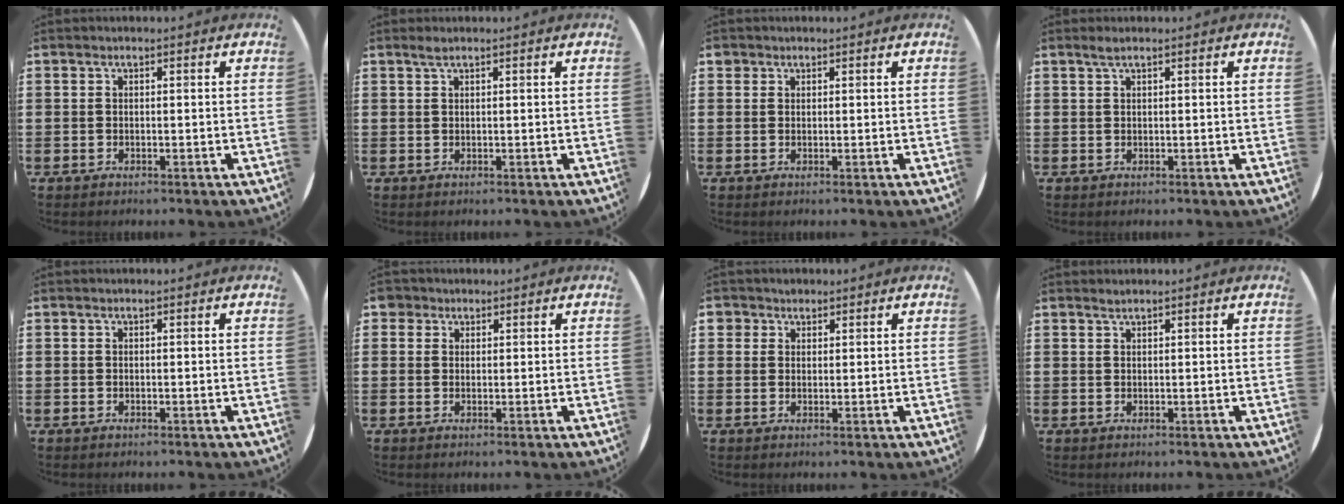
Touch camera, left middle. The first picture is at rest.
{"total": 0.9, "force": [0.6, 0.0, 0.6], "torque": [-0.013, 0.001, 0.011]}
{"total": 0.9, "force": [0.7, 0.5, 0.0], "torque": [-0.002, 0.003, 0.014]}
{"total": 1.0, "force": [0.6, 0.0, 0.8], "torque": [-0.015, 0.002, 0.011]}
{"total": 0.0}
{"total": 1.7, "force": [1.2, 1.2, 0.3], "torque": [-0.001, 0.004, 0.022]}
{"total": 1.8, "force": [1.4, 1.2, 0.0], "torque": [0.004, 0.001, 0.026]}
{"total": 0.6, "force": [0.6, -0.1, 0.2], "torque": [-0.003, -0.001, 0.012]}